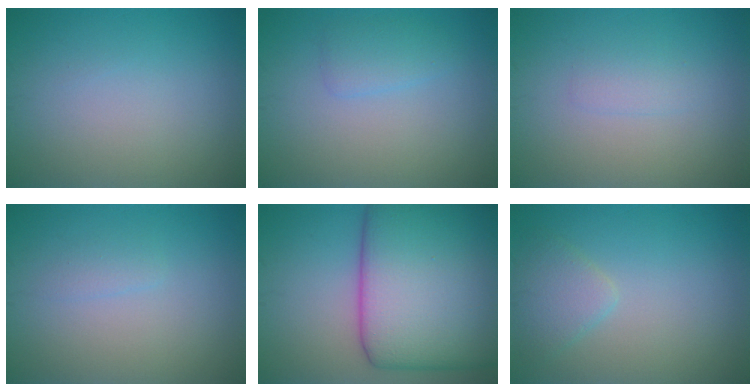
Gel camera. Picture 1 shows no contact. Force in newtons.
{"total": 1.8, "press": 1.8, "slide": 0.0}
{"total": 1.1, "press": 1.1, "slide": 0.1}
{"total": 0.8, "press": 0.8, "slide": 0.1}
{"total": 16.0, "press": 16.0, "slide": 0.6}
{"total": 2.3, "press": 2.3, "slide": 0.1}